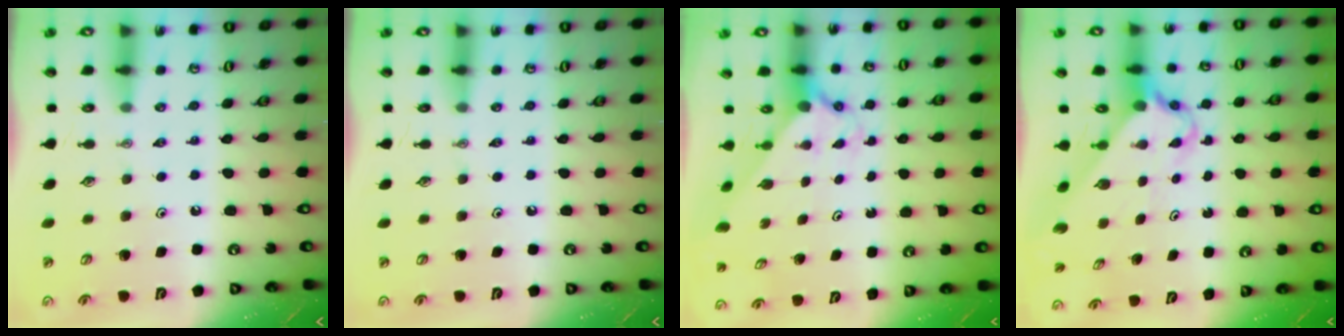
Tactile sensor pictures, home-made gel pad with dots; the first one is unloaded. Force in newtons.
{"total": 0.0}
{"total": 1.2, "press": 1.2, "slide": 0.1}
{"total": 2.8, "press": 2.8, "slide": 0.2}